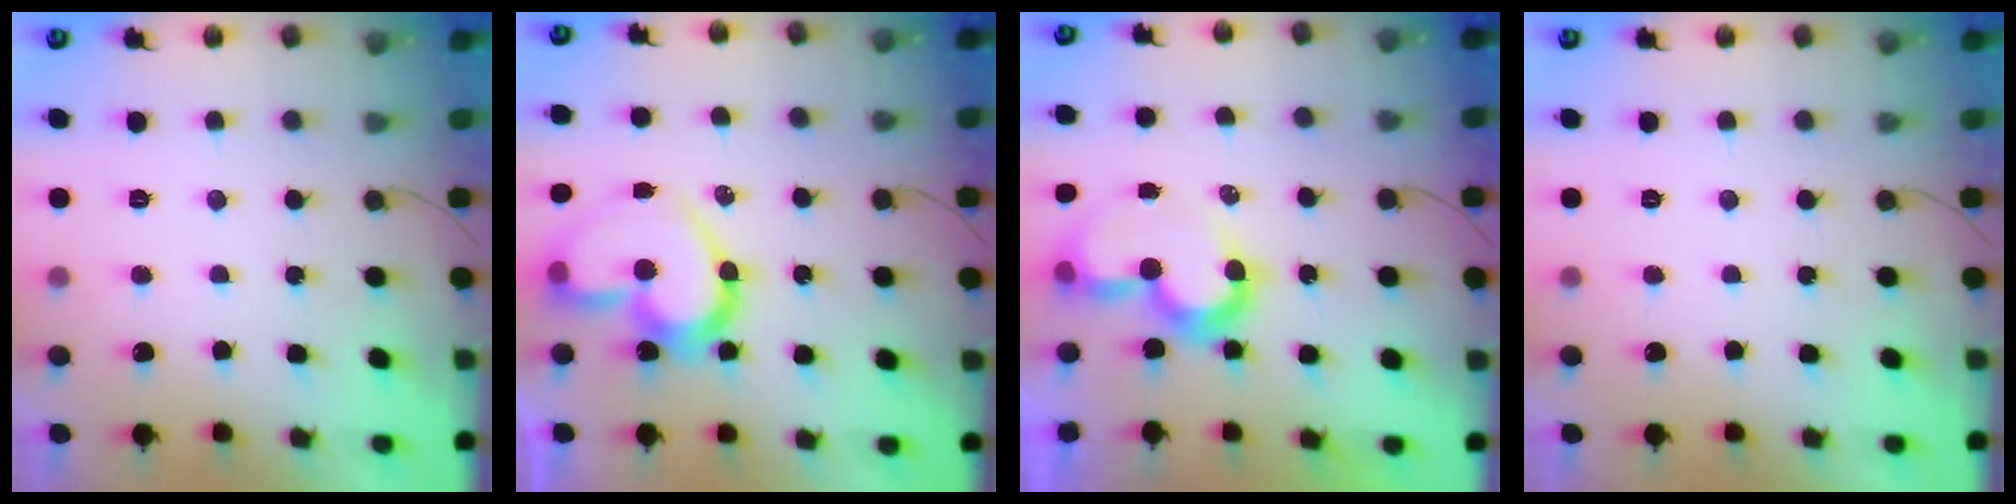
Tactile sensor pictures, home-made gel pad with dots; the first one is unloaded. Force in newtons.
{"total": 18.4, "press": 18.3, "slide": 1.4}
{"total": 8.7, "press": 8.2, "slide": 3.0}
{"total": 0.0}